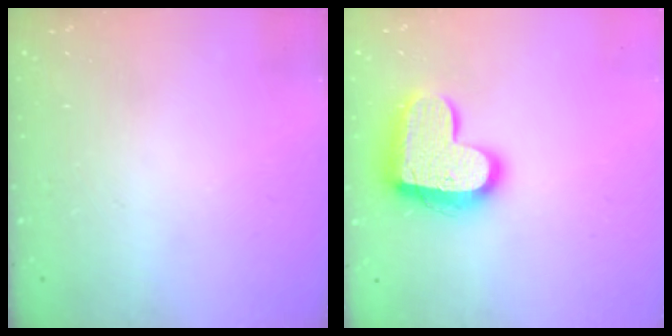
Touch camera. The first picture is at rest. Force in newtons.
{"total": 17.6, "press": 17.5, "slide": 1.3}